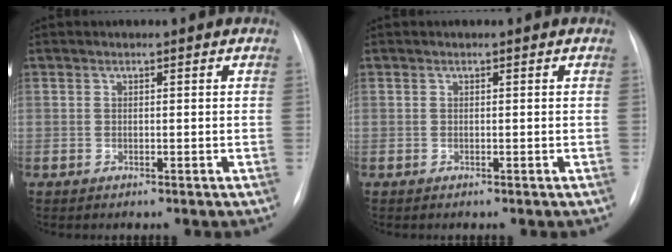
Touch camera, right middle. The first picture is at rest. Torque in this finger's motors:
{"motor_torque": [0.40, -0.30, 0.09, 0.01]}